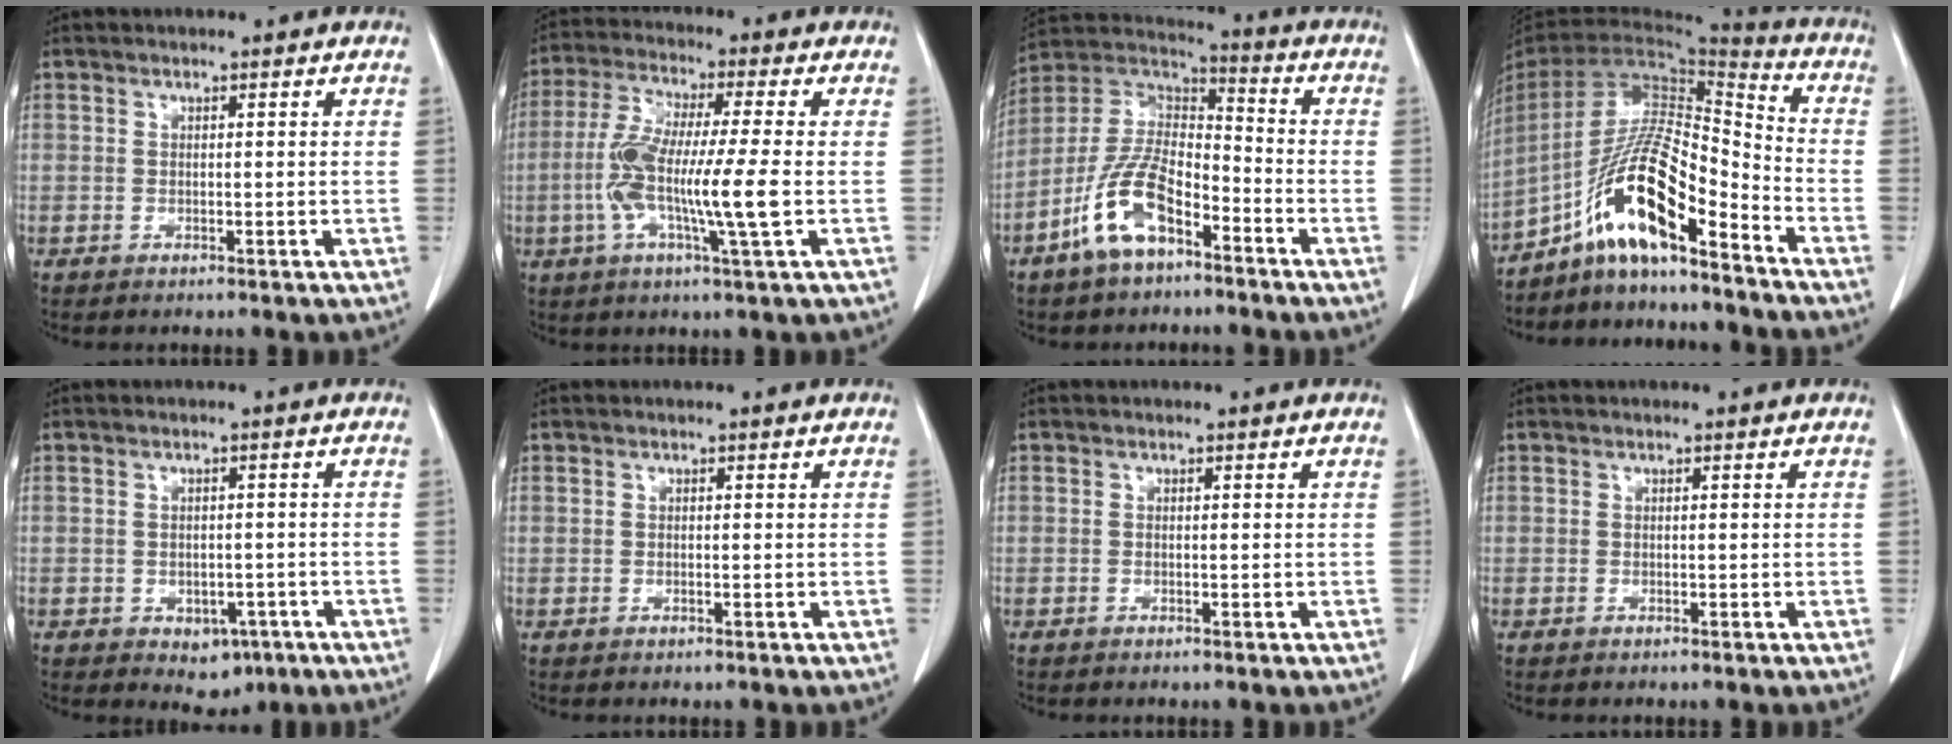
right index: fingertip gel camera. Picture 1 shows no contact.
{"total": 12.1, "force": [-1.8, 0.3, 11.9], "torque": [-0.233, -0.007, -0.042]}
{"total": 12.4, "force": [-6.9, 5.2, 9.0], "torque": [-0.193, 0.009, -0.131]}
{"total": 14.1, "force": [-9.4, 2.0, 10.3], "torque": [-0.195, 0.012, -0.170]}
{"total": 4.1, "force": [-1.9, 2.9, 2.2], "torque": [-0.022, 0.004, -0.013]}
{"total": 0.0}
{"total": 0.0}
{"total": 0.0}